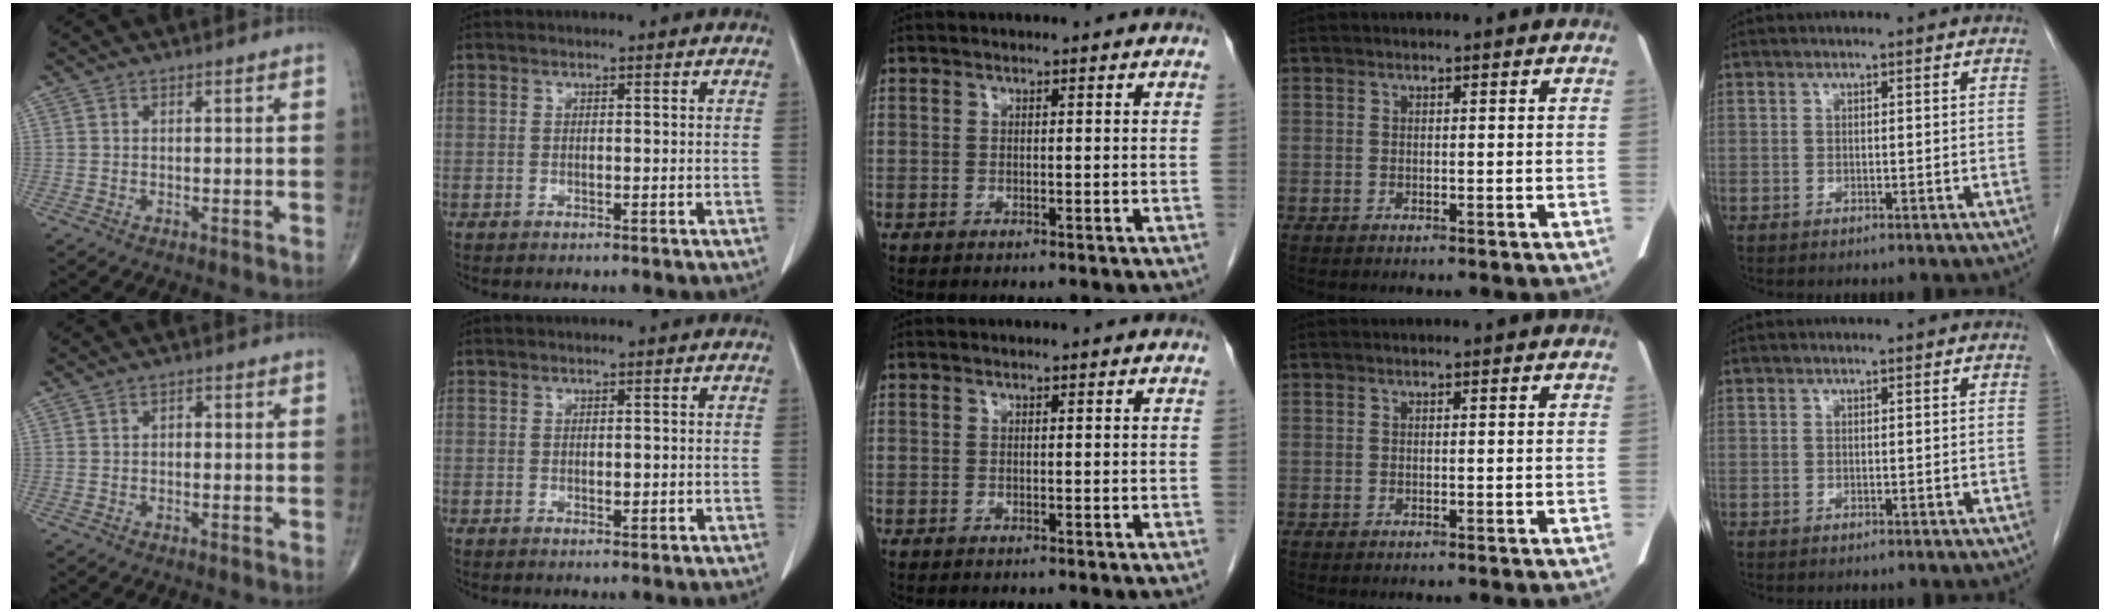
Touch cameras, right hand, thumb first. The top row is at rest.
{"thumb": {"total": 1.2, "force": [-0.1, 0.8, 0.9], "torque": [-0.006, 0.005, -0.006]}, "index": {"total": 1.1, "force": [-0.2, 0.5, 0.9], "torque": [-0.016, -0.001, 0.000]}}